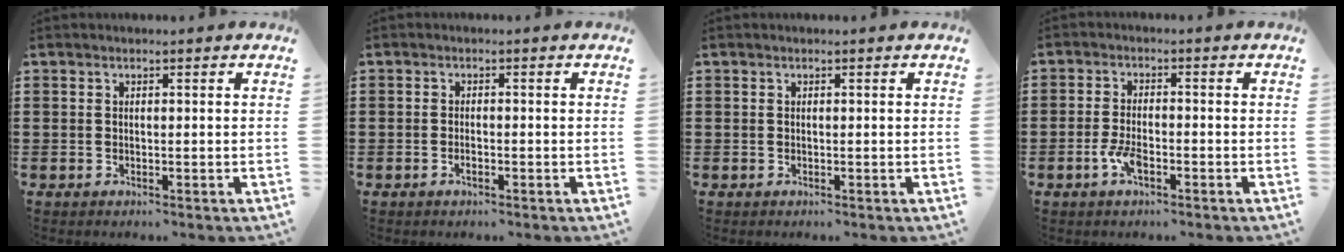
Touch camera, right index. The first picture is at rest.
{"total": 0.8, "force": [-0.4, 0.2, 0.7], "torque": [-0.015, -0.006, -0.005]}
{"total": 0.0}
{"total": 3.8, "force": [-1.7, 1.4, 3.1], "torque": [-0.074, -0.005, -0.036]}